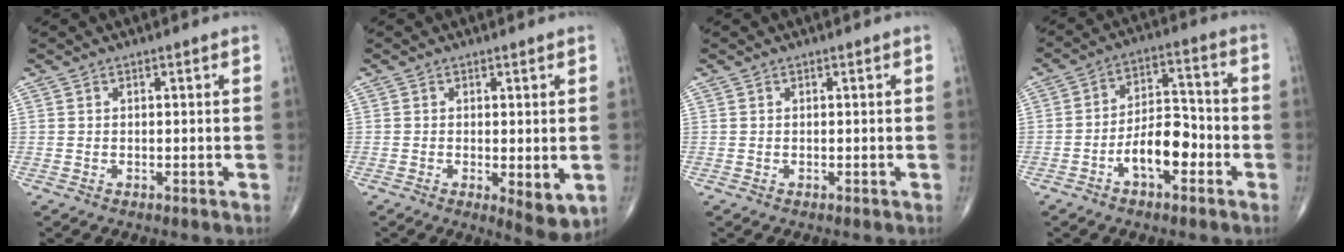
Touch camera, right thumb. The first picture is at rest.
{"total": 5.6, "force": [-1.0, 2.1, 5.1], "torque": [-0.071, -0.018, -0.011]}
{"total": 0.0}
{"total": 9.7, "force": [-3.9, 4.9, 7.4], "torque": [-0.109, 0.039, -0.071]}